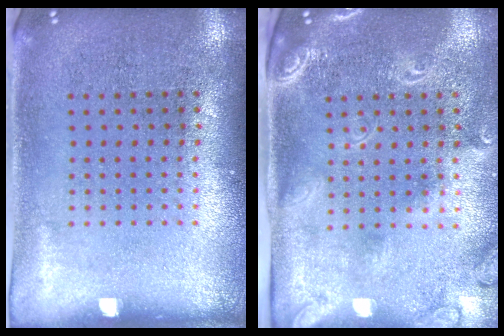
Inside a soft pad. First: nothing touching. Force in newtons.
{"total": 2.4, "press": 1.8, "slide": 1.6}